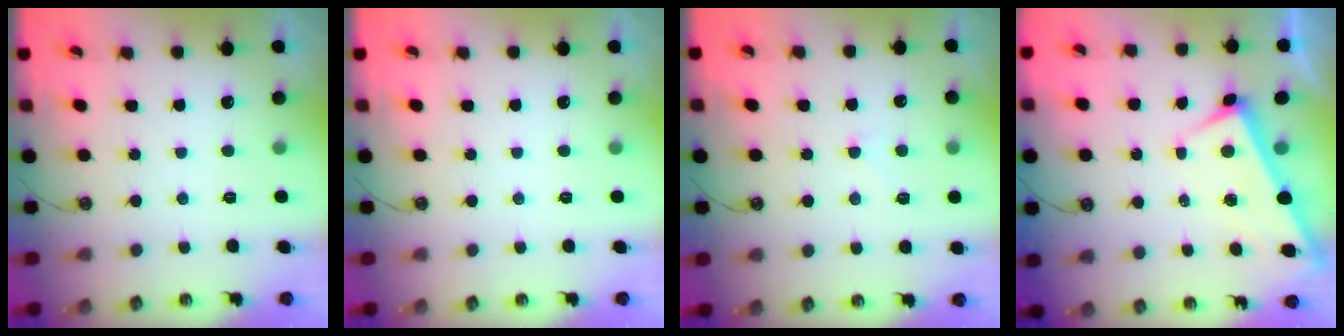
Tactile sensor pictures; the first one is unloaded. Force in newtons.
{"total": 0.0}
{"total": 1.8, "press": 1.7, "slide": 0.6}
{"total": 2.9, "press": 2.9, "slide": 0.2}